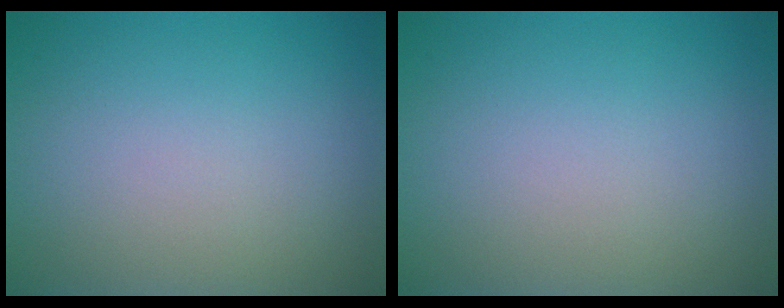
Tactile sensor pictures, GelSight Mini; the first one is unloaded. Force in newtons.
{"total": 0.0}